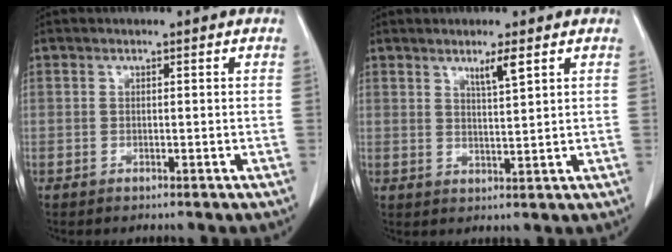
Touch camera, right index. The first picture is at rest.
{"total": 3.2, "force": [2.0, 0.0, 2.5], "torque": [-0.048, -0.005, 0.038]}